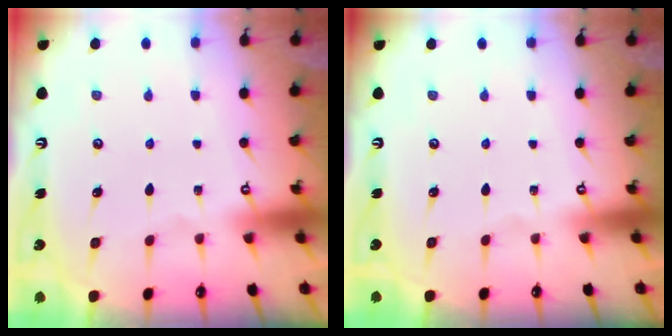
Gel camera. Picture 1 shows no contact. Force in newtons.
{"total": 0.0}